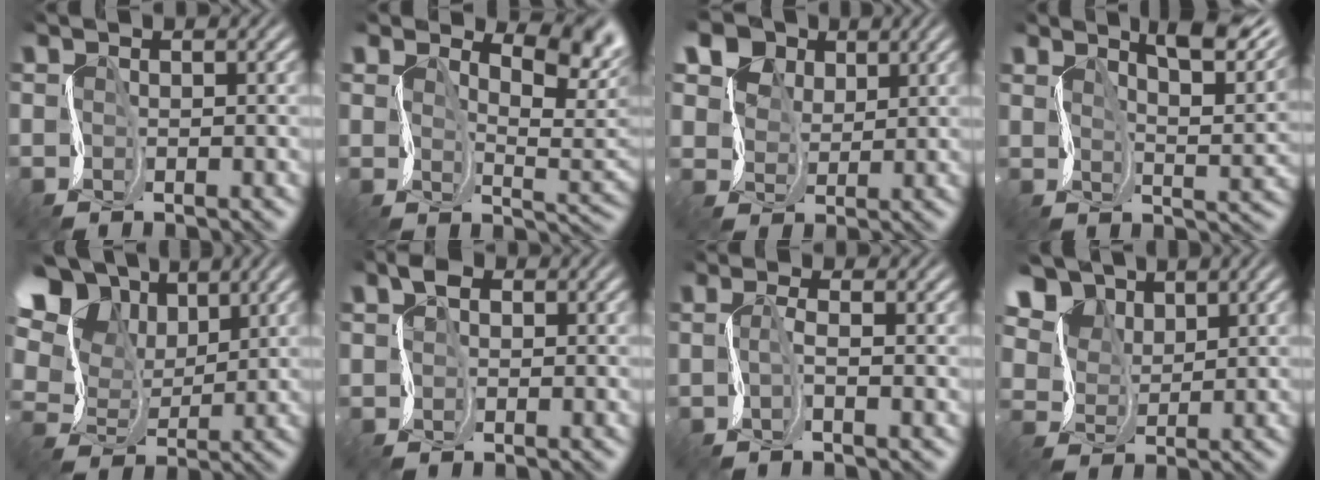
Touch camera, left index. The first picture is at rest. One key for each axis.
{"total": 6.0, "fx": 3.6, "fy": 3.0, "fz": 3.6, "tx": -0.048, "ty": -0.002, "tz": 0.058}
{"total": 8.5, "fx": 5.8, "fy": 5.7, "fz": 2.5, "tx": -0.070, "ty": 0.018, "tz": 0.085}
{"total": 6.7, "fx": 4.9, "fy": 2.0, "fz": 4.2, "tx": -0.049, "ty": 0.011, "tz": 0.069}
{"total": 13.3, "fx": 7.3, "fy": 9.1, "fz": 6.5, "tx": -0.149, "ty": 0.039, "tz": 0.116}
{"total": 1.8, "fx": 0.9, "fy": 1.5, "fz": 0.0, "tx": 0.008, "ty": 0.010, "tz": 0.009}
{"total": 0.8, "fx": 0.2, "fy": 0.5, "fz": 0.6, "tx": -0.010, "ty": 0.007, "tz": -0.003}
{"total": 6.6, "fx": 5.1, "fy": 3.9, "fz": 1.4, "tx": -0.060, "ty": 0.001, "tz": 0.090}